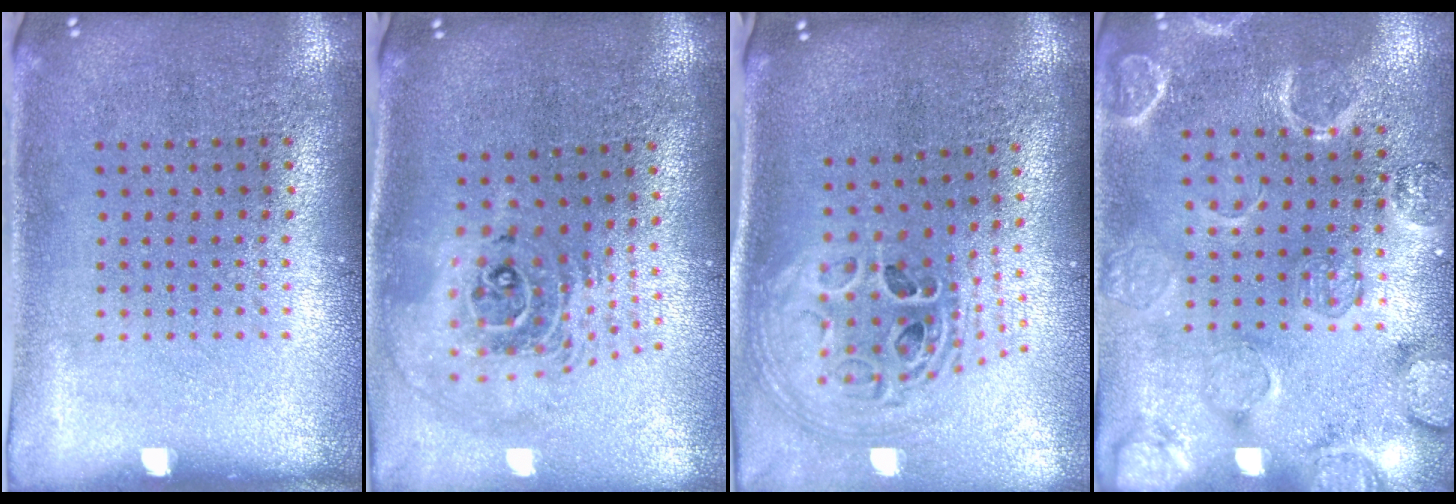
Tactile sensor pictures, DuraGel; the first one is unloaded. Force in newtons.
{"total": 2.4, "press": 1.8, "slide": 1.6}
{"total": 1.9, "press": 1.5, "slide": 1.1}
{"total": 2.3, "press": 2.3, "slide": 0.5}